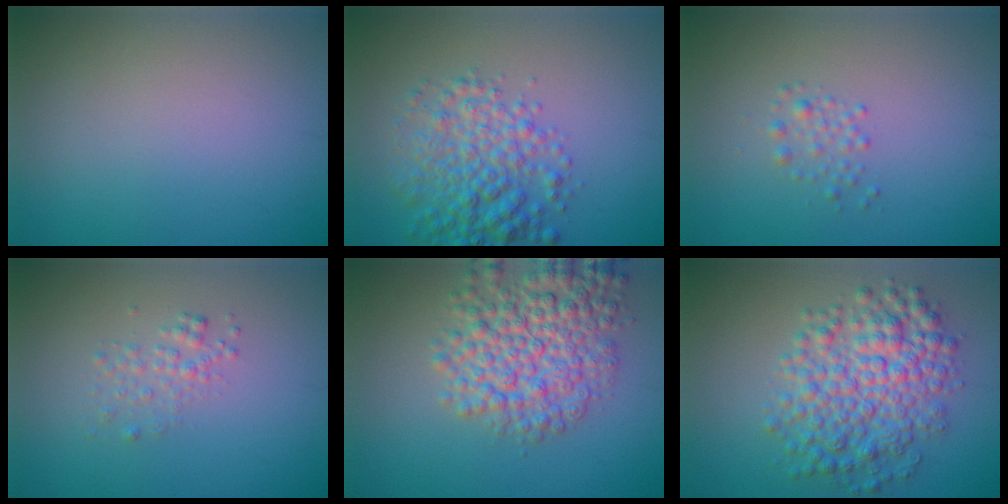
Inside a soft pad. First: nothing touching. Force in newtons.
{"total": 5.5, "press": 5.5, "slide": 0.2}
{"total": 1.3, "press": 1.3, "slide": 0.1}
{"total": 1.4, "press": 1.4, "slide": 0.1}
{"total": 6.9, "press": 6.9, "slide": 0.2}
{"total": 6.7, "press": 6.7, "slide": 0.1}